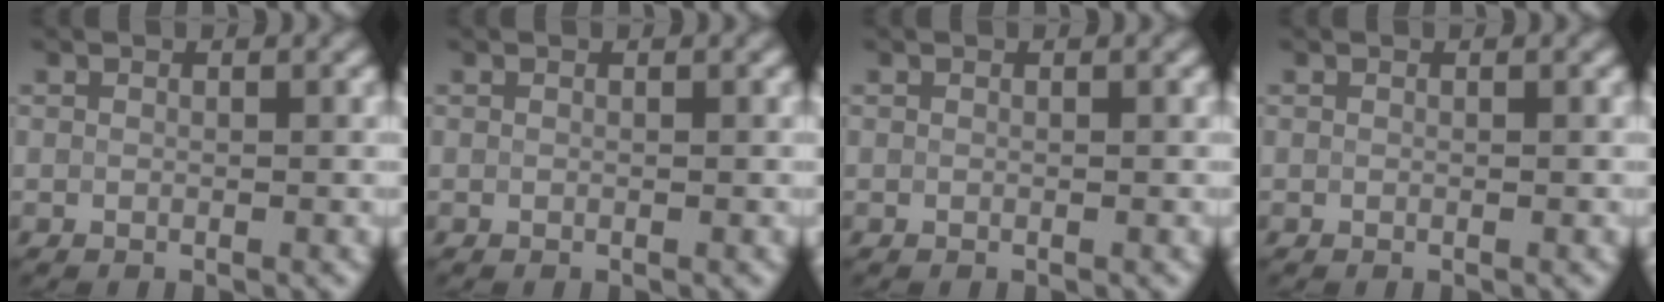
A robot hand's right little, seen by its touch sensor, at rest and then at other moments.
{"total": 0.0}
{"total": 0.0}
{"total": 0.0}